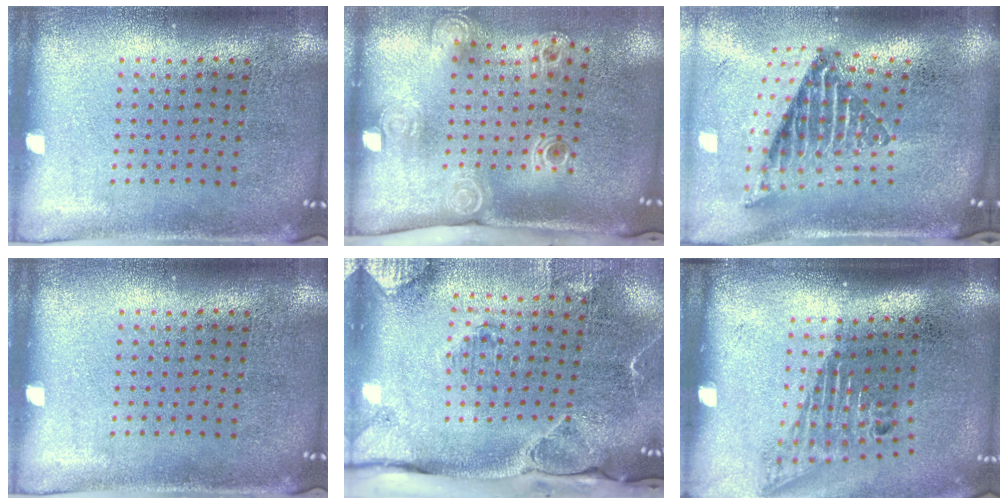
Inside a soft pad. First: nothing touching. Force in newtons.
{"total": 2.2, "press": 1.5, "slide": 1.6}
{"total": 2.4, "press": 1.6, "slide": 1.8}
{"total": 0.0}
{"total": 3.0, "press": 2.2, "slide": 2.0}
{"total": 1.6, "press": 1.2, "slide": 1.1}